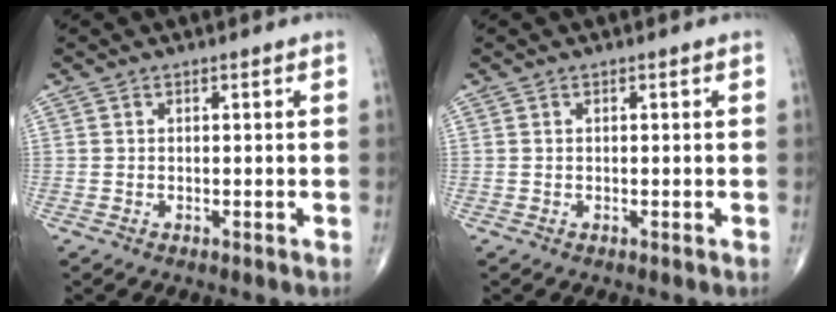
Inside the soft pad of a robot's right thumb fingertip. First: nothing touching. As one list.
[{"total": 0.0}]